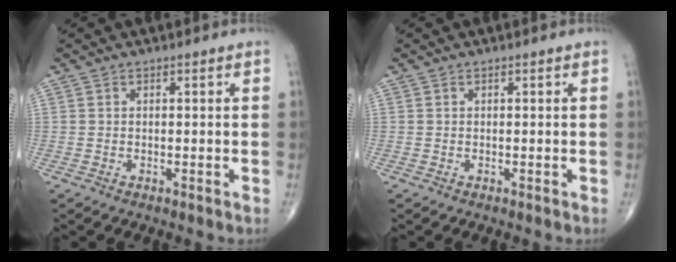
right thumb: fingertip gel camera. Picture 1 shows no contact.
{"total": 0.0}